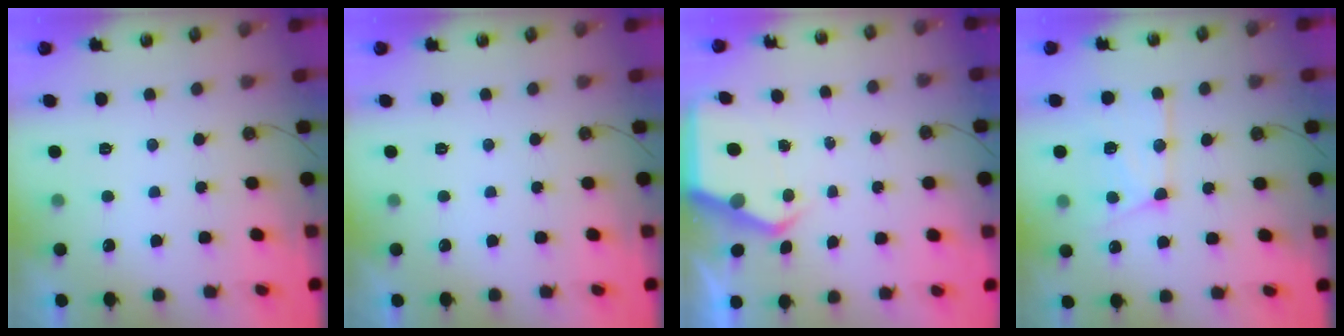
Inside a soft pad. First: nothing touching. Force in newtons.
{"total": 0.0}
{"total": 4.4, "press": 4.4, "slide": 0.4}
{"total": 16.9, "press": 16.8, "slide": 1.6}